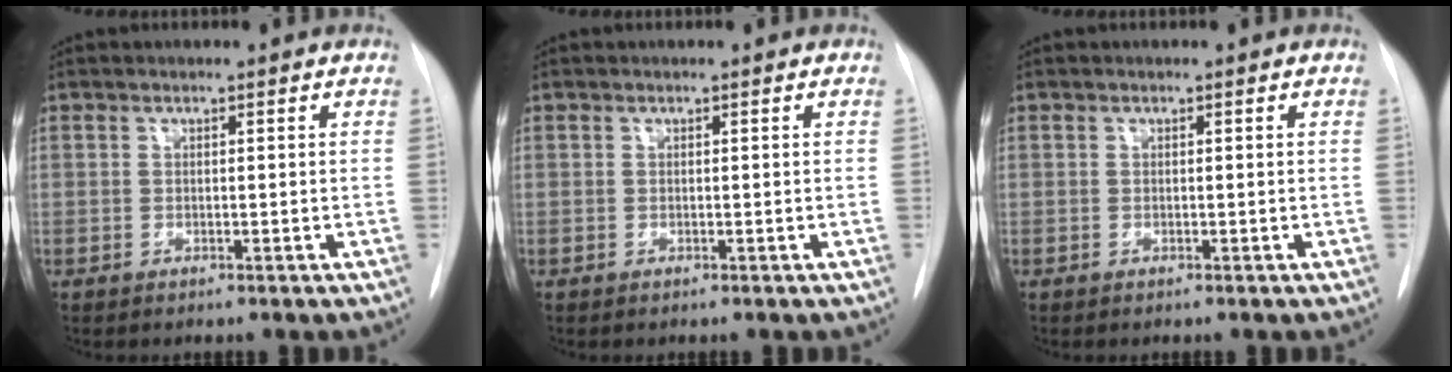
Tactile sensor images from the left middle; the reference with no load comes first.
{"total": 0.0}
{"total": 0.0}